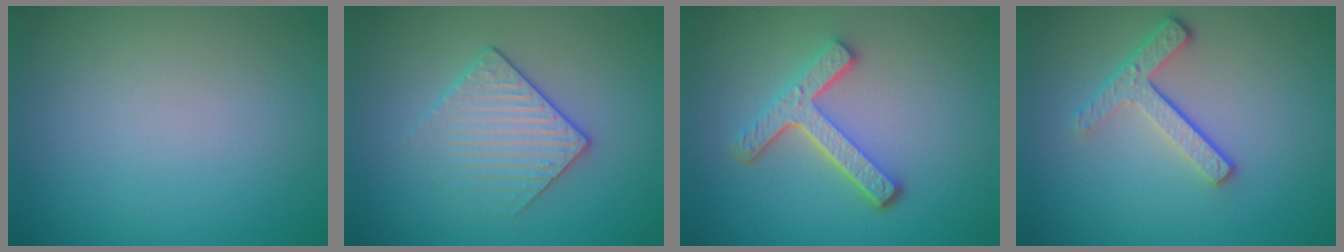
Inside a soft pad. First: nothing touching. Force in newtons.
{"total": 3.1, "press": 2.8, "slide": 1.2}
{"total": 4.5, "press": 3.4, "slide": 2.8}
{"total": 3.6, "press": 2.6, "slide": 2.5}